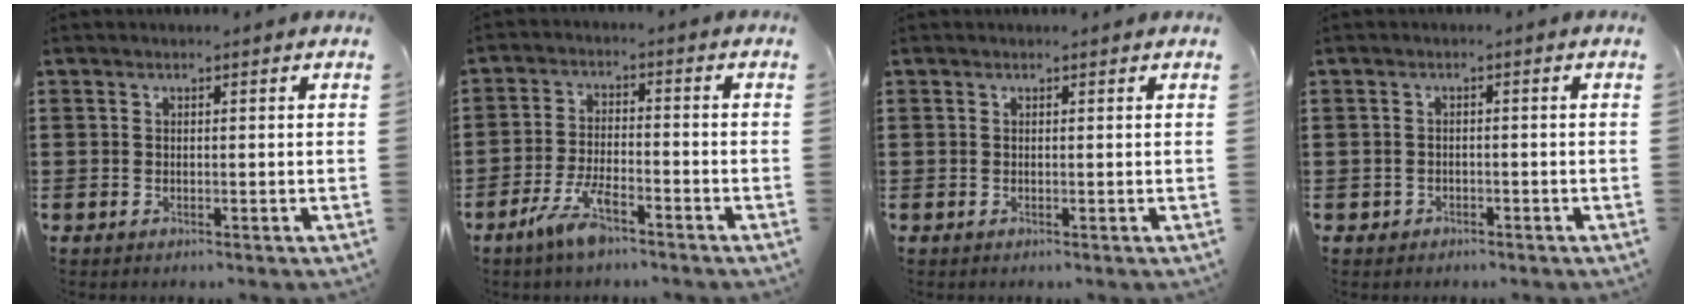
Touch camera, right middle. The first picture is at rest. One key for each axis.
{"total": 6.1, "fx": -4.0, "fy": 1.6, "fz": 4.3, "tx": -0.098, "ty": -0.001, "tz": -0.078}
{"total": 0.0}
{"total": 0.9, "fx": -0.7, "fy": 0.4, "fz": 0.1, "tx": -0.004, "ty": 0.000, "tz": -0.017}